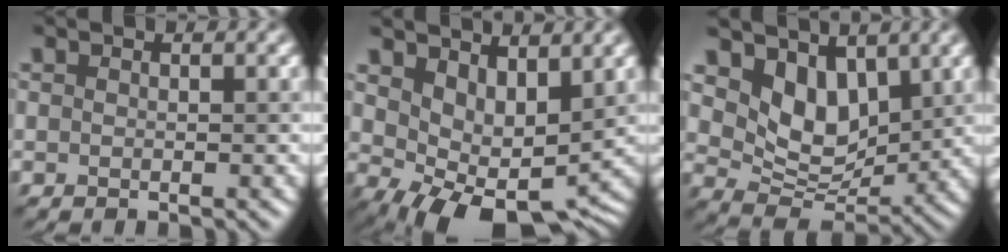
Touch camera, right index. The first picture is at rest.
{"total": 6.7, "force": [1.8, 4.2, 4.9], "torque": [-0.066, -0.027, 0.055]}
{"total": 5.0, "force": [2.9, 3.1, 2.5], "torque": [-0.061, -0.019, 0.051]}